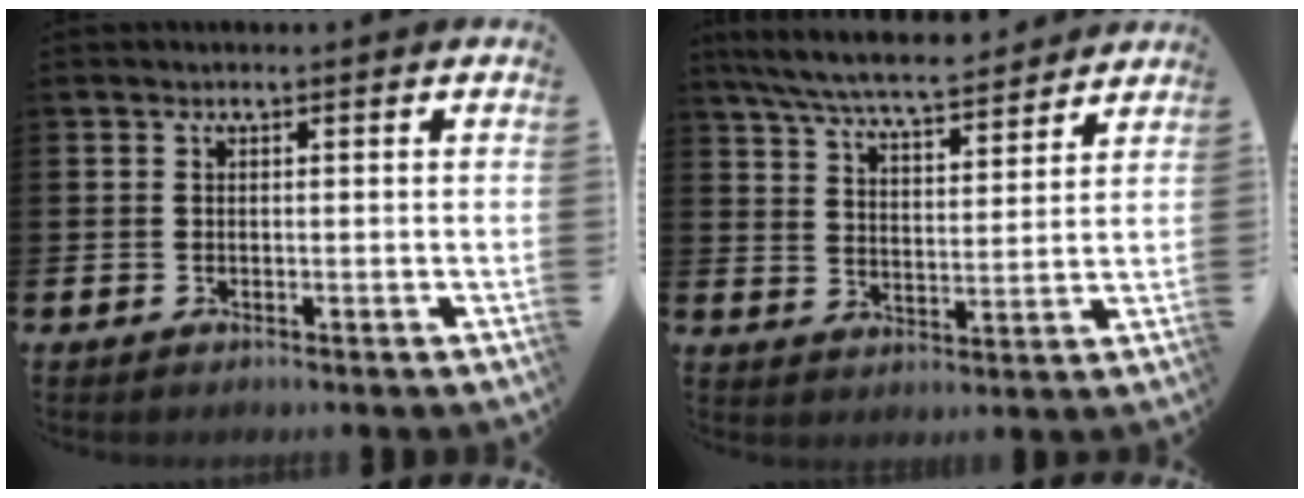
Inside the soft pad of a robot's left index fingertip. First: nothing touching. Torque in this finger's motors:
{"motor_torque": [0.91, -1.23, 1.05, 0.21]}